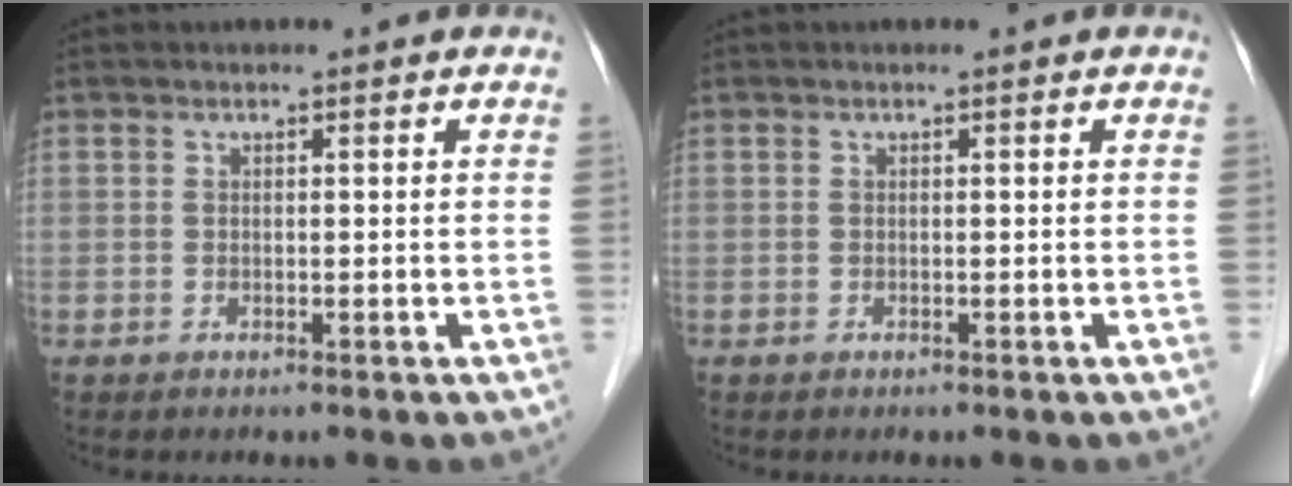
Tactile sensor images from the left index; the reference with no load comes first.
{"total": 0.0}